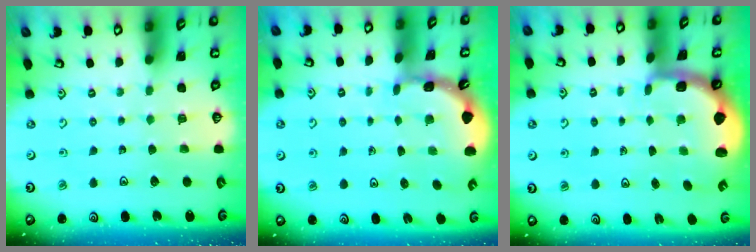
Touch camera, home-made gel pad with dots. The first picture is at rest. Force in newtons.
{"total": 1.7, "press": 1.7, "slide": 0.1}
{"total": 2.4, "press": 2.1, "slide": 1.2}